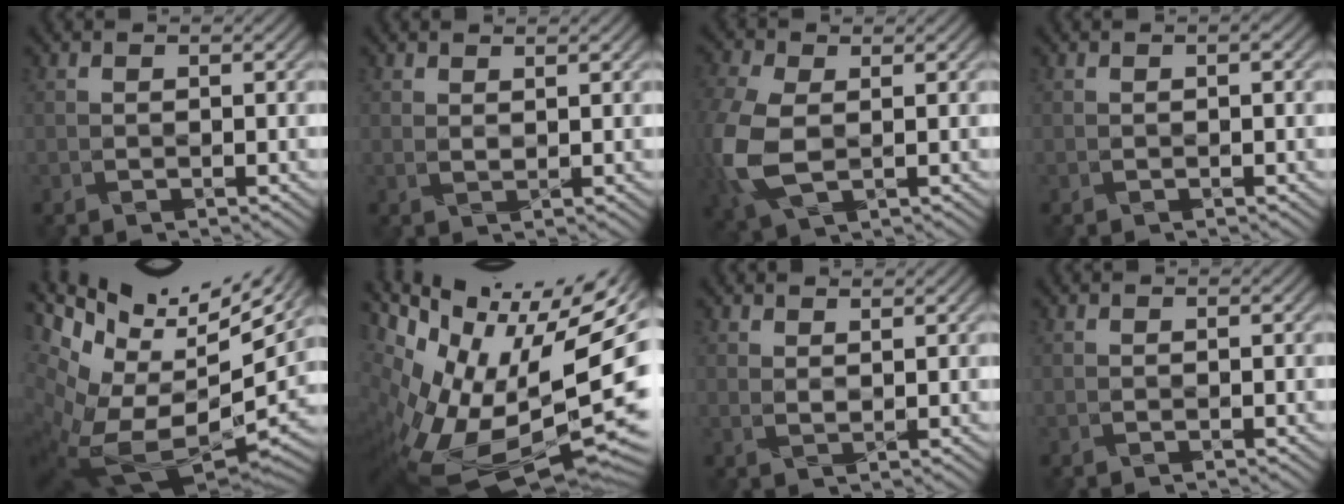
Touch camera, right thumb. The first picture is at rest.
{"total": 1.2, "force": [1.1, 0.2, 0.4], "torque": [-0.006, -0.004, 0.019]}
{"total": 9.0, "force": [-0.9, 5.8, 6.8], "torque": [-0.212, -0.012, -0.013]}
{"total": 1.0, "force": [0.2, 0.2, 0.9], "torque": [-0.014, 0.001, 0.000]}
{"total": 17.0, "force": [3.6, 9.7, 13.5], "torque": [-0.258, -0.042, 0.109]}
{"total": 18.7, "force": [-1.2, 10.1, 15.7], "torque": [-0.254, -0.004, 0.019]}
{"total": 1.9, "force": [1.6, 0.4, 0.8], "torque": [-0.005, -0.008, 0.028]}
{"total": 0.0}